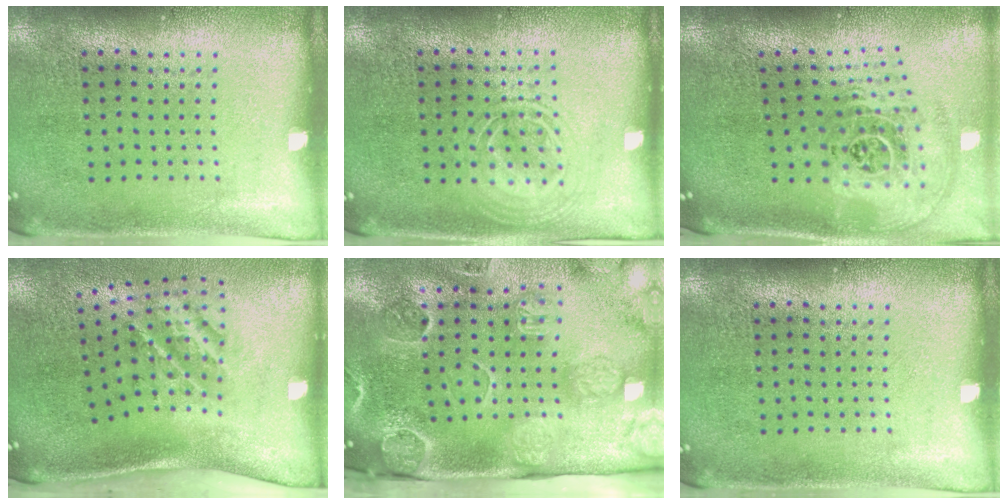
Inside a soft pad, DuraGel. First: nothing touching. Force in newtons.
{"total": 1.3, "press": 1.3, "slide": 0.2}
{"total": 2.7, "press": 1.8, "slide": 2.0}
{"total": 2.3, "press": 1.4, "slide": 1.8}
{"total": 3.4, "press": 3.2, "slide": 1.1}
{"total": 0.0}